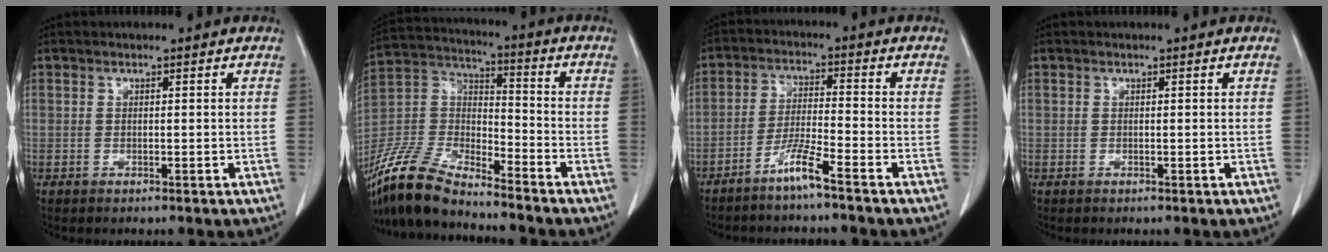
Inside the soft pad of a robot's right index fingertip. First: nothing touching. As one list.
[{"total": 14.3, "force": [-12.9, 2.9, 5.6], "torque": [-0.118, 0.002, -0.253]}, {"total": 5.1, "force": [-3.9, -0.6, 3.3], "torque": [-0.067, -0.008, -0.083]}, {"total": 0.0}]